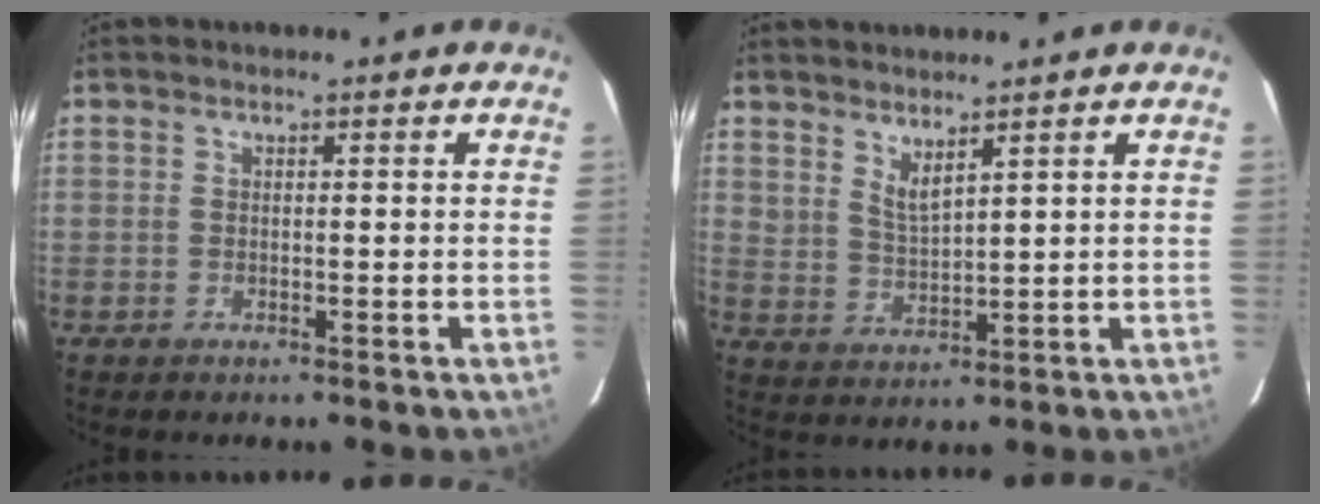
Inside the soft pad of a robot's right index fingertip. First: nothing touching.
{"total": 4.3, "force": [3.6, 0.8, 2.3], "torque": [-0.042, -0.008, 0.067]}